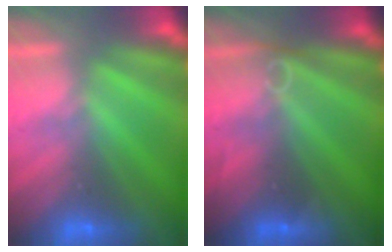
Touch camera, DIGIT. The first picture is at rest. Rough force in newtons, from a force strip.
{"total": 2.6}